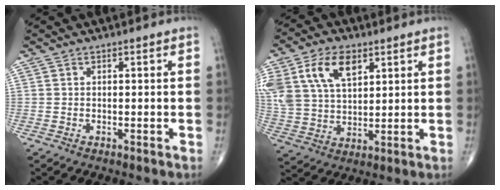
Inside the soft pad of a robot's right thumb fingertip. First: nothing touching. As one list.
[{"total": 15.0, "force": [6.5, 9.0, 10.0], "torque": [-0.200, -0.011, 0.129]}]